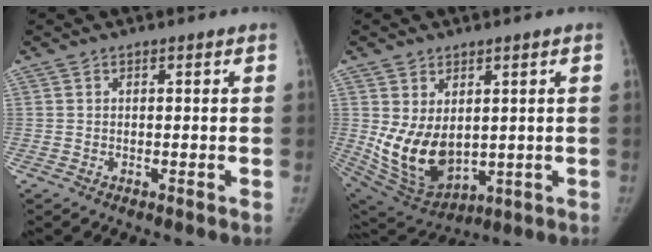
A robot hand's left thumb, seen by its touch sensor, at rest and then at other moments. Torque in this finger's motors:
{"motor_torque": [0.81, 1.10, 1.02, -0.99, 0.28]}